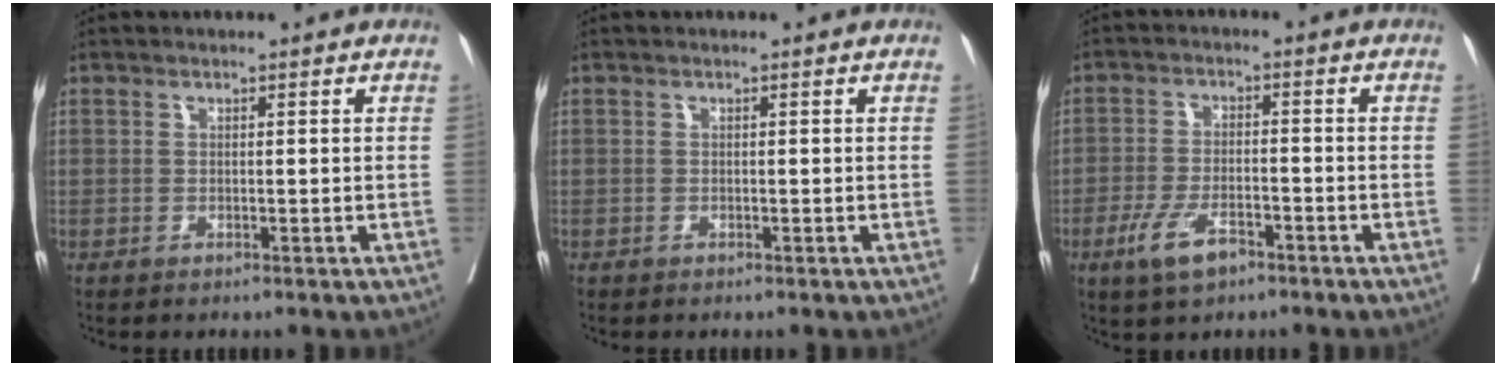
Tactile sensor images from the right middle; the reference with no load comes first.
{"total": 0.0}
{"total": 6.0, "force": [-3.4, 2.1, 4.4], "torque": [-0.097, -0.007, -0.060]}